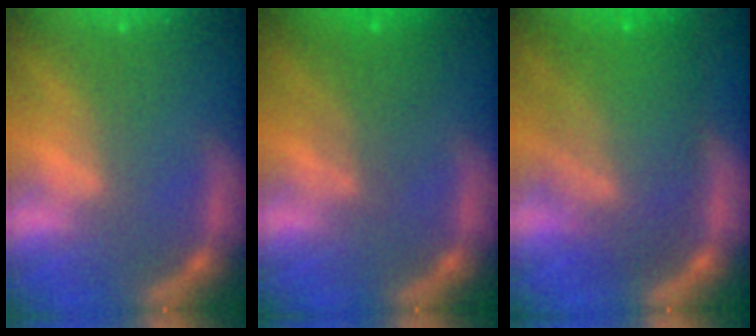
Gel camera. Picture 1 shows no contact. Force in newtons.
{"total": 3.5}
{"total": 9.5}